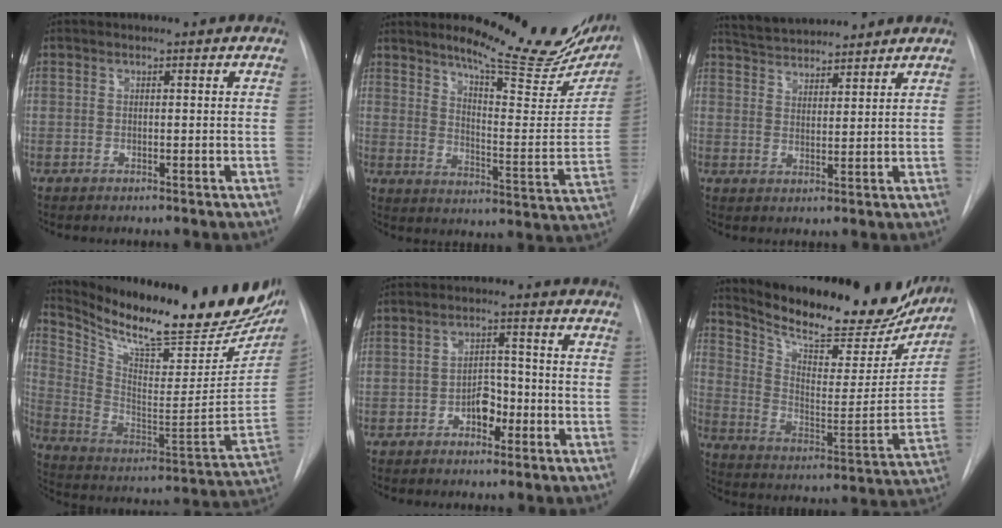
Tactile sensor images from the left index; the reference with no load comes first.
{"total": 19.9, "force": [16.8, 3.7, 9.9], "torque": [-0.134, -0.063, 0.214]}
{"total": 9.3, "force": [8.8, 1.5, 2.4], "torque": [-0.049, 0.023, 0.147]}
{"total": 28.1, "force": [22.7, 5.9, 15.4], "torque": [-0.255, -0.051, 0.331]}
{"total": 4.1, "force": [-2.0, 2.5, 2.6], "torque": [-0.036, 0.011, -0.035]}
{"total": 25.4, "force": [22.2, 6.8, 10.4], "torque": [-0.165, -0.037, 0.309]}